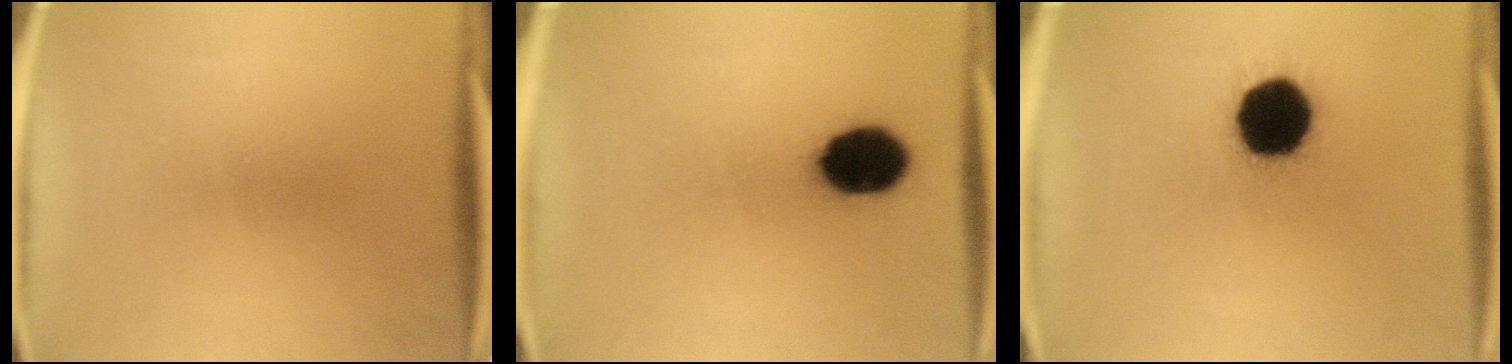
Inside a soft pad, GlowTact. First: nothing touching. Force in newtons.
{"total": 11.7}
{"total": 18.4}